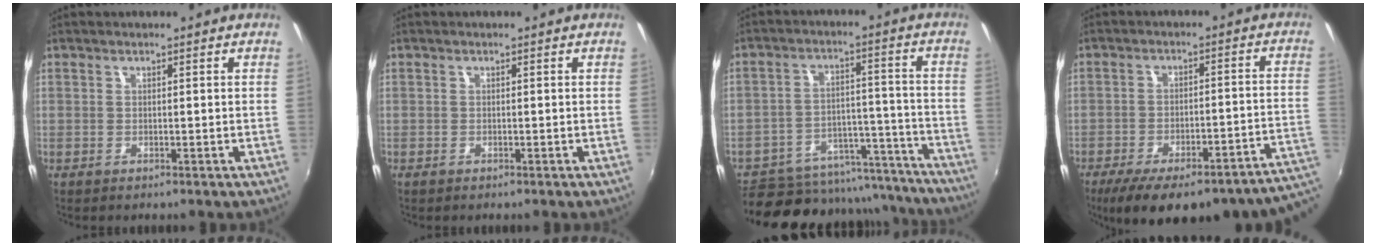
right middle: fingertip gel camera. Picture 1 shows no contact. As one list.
[{"total": 0.6, "force": [-0.5, 0.4, 0.2], "torque": [-0.005, -0.003, -0.011]}, {"total": 20.3, "force": [-17.0, 9.4, 6.0], "torque": [-0.125, 0.045, -0.209]}, {"total": 20.7, "force": [-14.4, 5.4, 13.9], "torque": [-0.180, -0.028, -0.183]}]